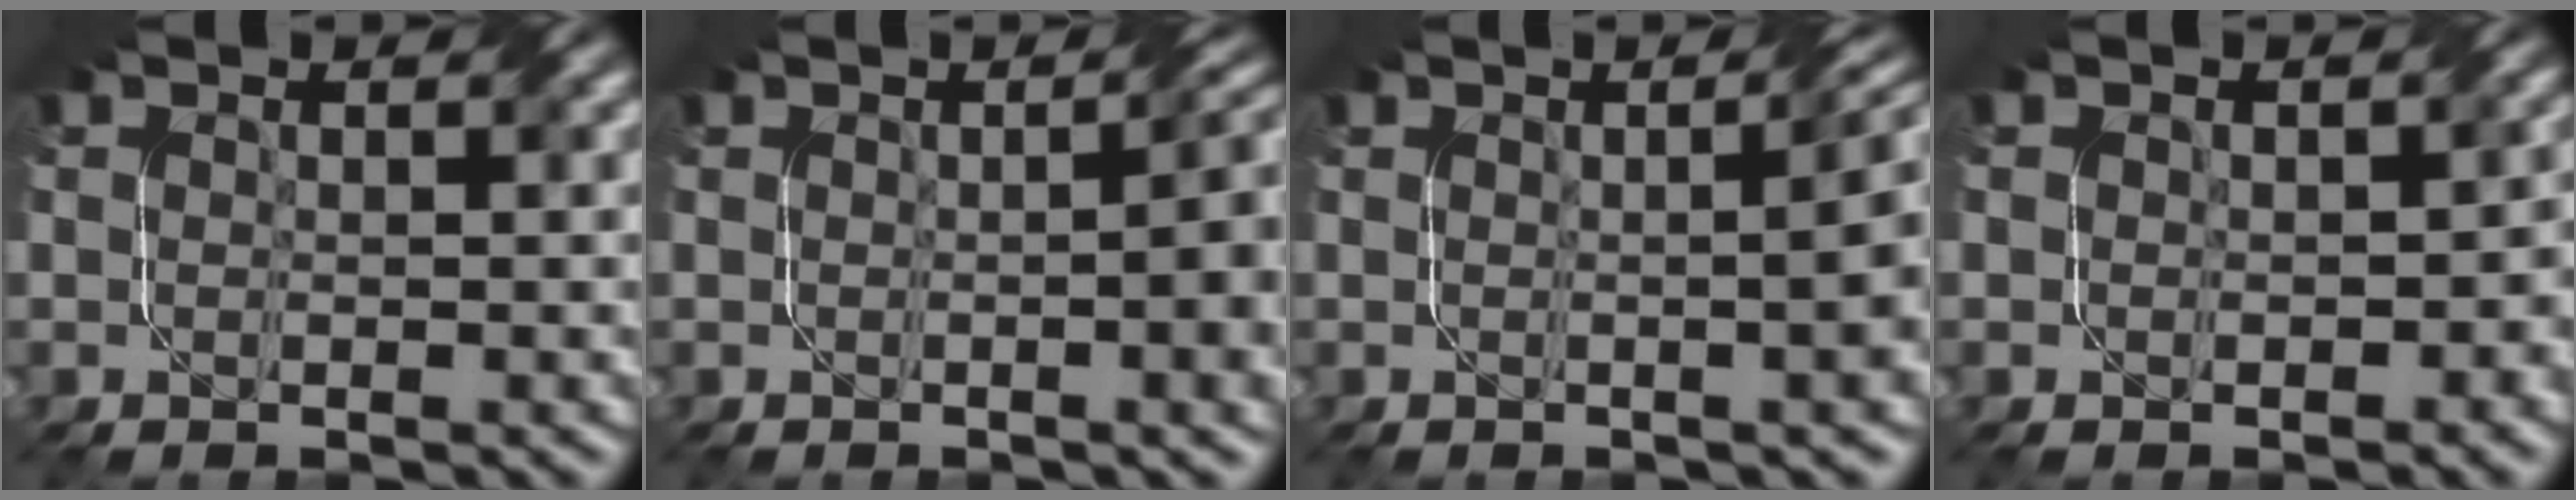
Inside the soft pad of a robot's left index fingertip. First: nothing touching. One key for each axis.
{"total": 7.6, "fx": -0.1, "fy": 2.9, "fz": 7.0, "tx": -0.041, "ty": 0.015, "tz": -0.005}
{"total": 8.3, "fx": 0.5, "fy": 3.6, "fz": 7.5, "tx": -0.028, "ty": 0.032, "tz": -0.007}
{"total": 2.3, "fx": -0.2, "fy": 1.8, "fz": 1.4, "tx": -0.011, "ty": -0.005, "tz": -0.005}